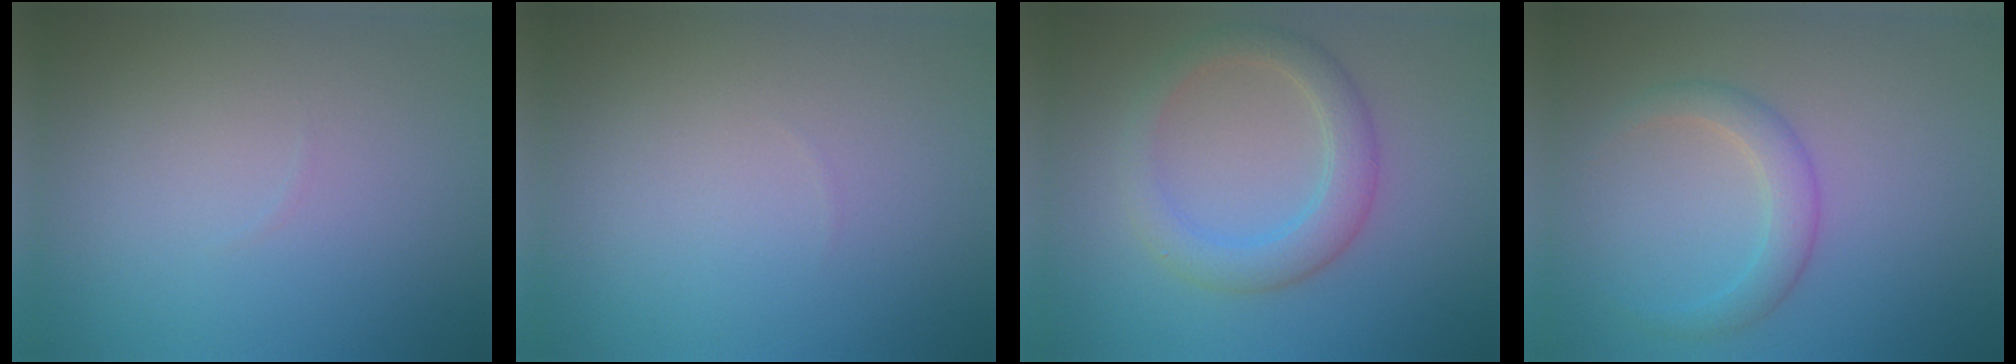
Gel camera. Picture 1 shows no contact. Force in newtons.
{"total": 0.0}
{"total": 3.7, "press": 3.7, "slide": 0.5}
{"total": 2.5, "press": 2.5, "slide": 0.1}